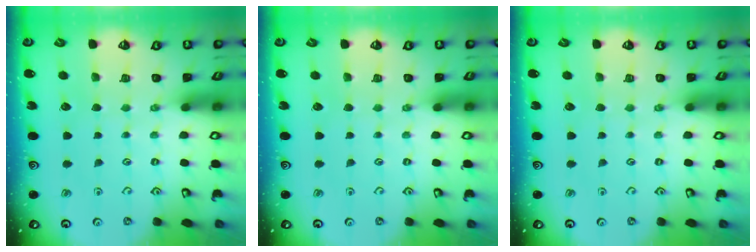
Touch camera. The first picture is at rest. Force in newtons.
{"total": 0.0}
{"total": 0.0}